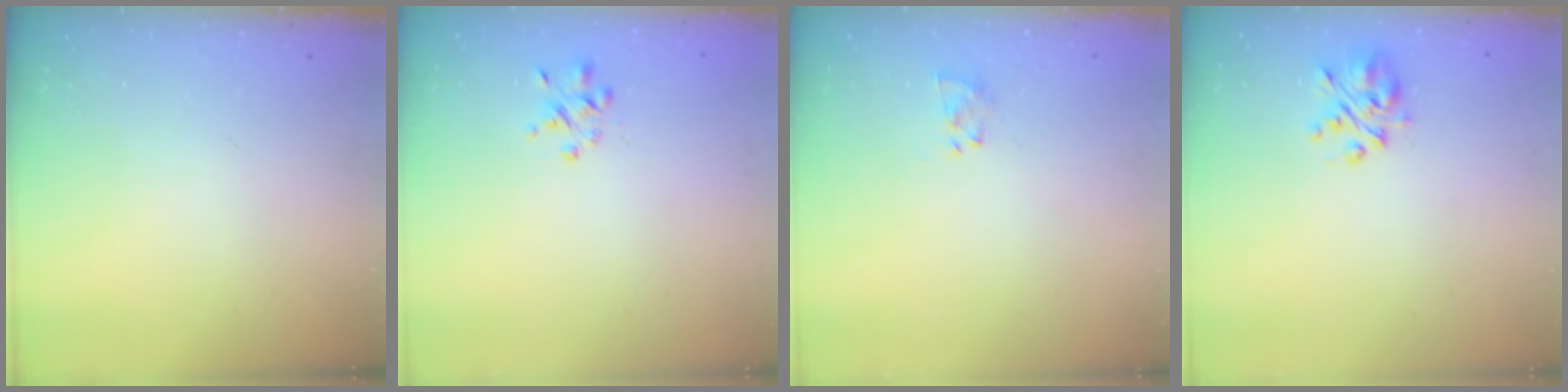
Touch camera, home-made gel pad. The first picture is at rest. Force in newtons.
{"total": 2.5, "press": 2.5, "slide": 0.6}
{"total": 2.3, "press": 2.1, "slide": 0.9}
{"total": 5.6, "press": 5.2, "slide": 2.0}